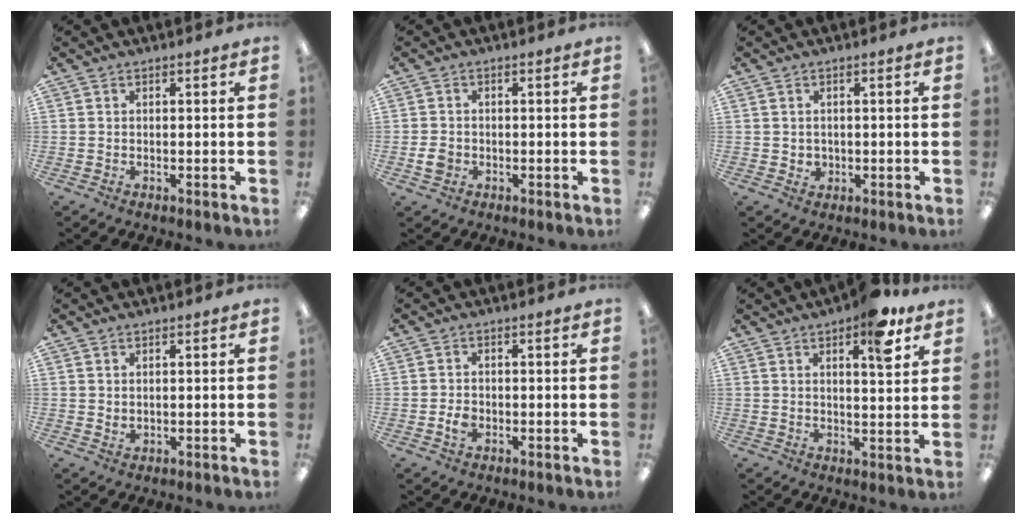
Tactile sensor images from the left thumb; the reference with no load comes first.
{"total": 3.0, "force": [-0.8, 2.6, 1.4], "torque": [-0.022, 0.006, -0.013]}
{"total": 1.9, "force": [0.4, 1.8, 0.4], "torque": [-0.001, -0.001, 0.005]}
{"total": 1.3, "force": [0.9, 0.9, 0.4], "torque": [-0.002, -0.002, 0.014]}
{"total": 2.6, "force": [-0.7, 2.0, 1.5], "torque": [-0.024, 0.003, -0.011]}
{"total": 9.3, "force": [5.8, 3.1, 6.6], "torque": [-0.079, -0.028, 0.089]}